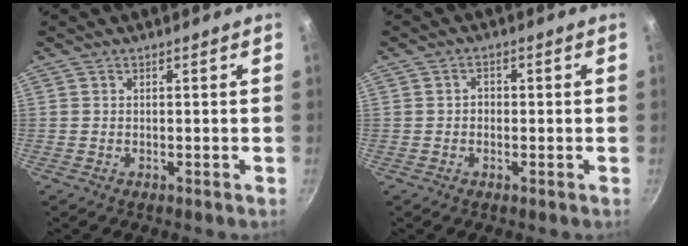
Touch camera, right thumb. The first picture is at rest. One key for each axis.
{"total": 2.0, "fx": -0.2, "fy": 1.7, "fz": 1.0, "tx": -0.010, "ty": 0.006, "tz": -0.007}